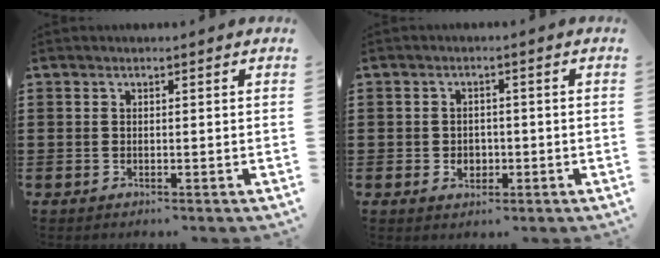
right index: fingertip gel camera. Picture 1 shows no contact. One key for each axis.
{"total": 2.1, "fx": -0.6, "fy": 1.8, "fz": 1.0, "tx": -0.023, "ty": 0.004, "tz": -0.014}